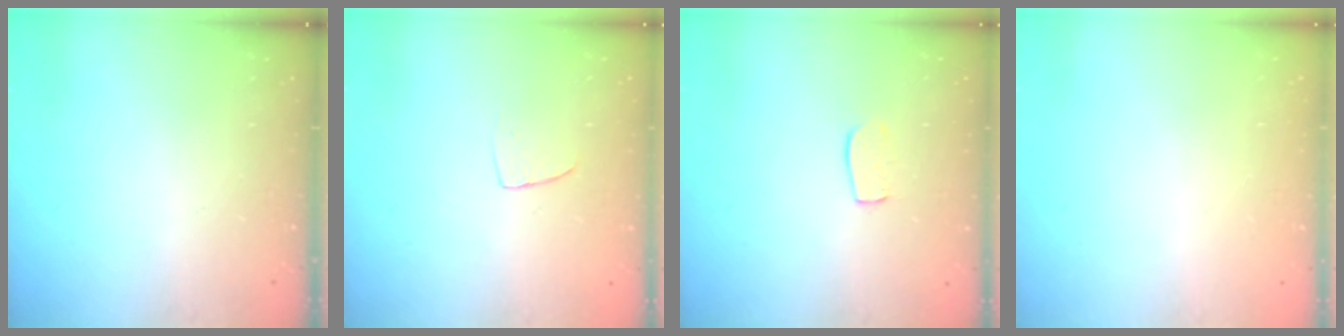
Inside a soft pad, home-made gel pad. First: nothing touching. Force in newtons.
{"total": 3.1, "press": 3.1, "slide": 0.2}
{"total": 6.9, "press": 6.8, "slide": 0.4}
{"total": 0.0}